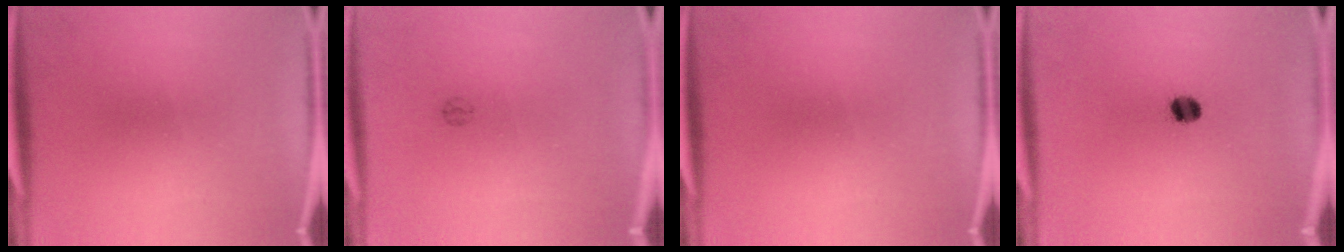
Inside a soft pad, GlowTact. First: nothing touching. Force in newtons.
{"total": 1.0}
{"total": 0.0}
{"total": 3.5}